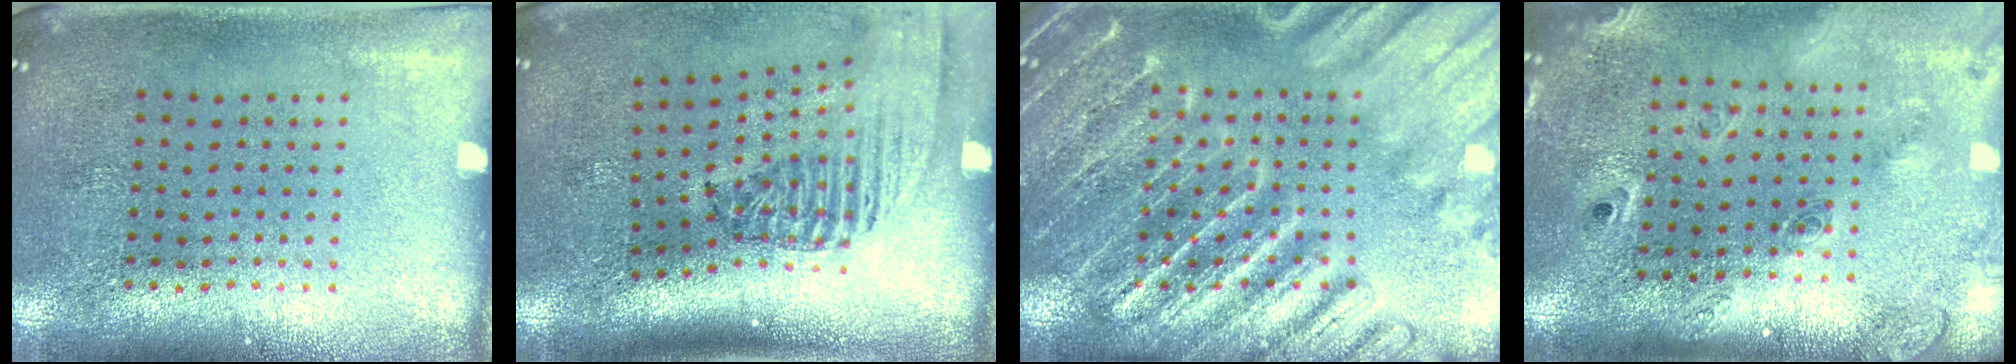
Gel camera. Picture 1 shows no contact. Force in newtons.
{"total": 2.4, "press": 1.7, "slide": 1.7}
{"total": 6.0, "press": 6.0, "slide": 0.9}
{"total": 2.5, "press": 1.8, "slide": 1.6}